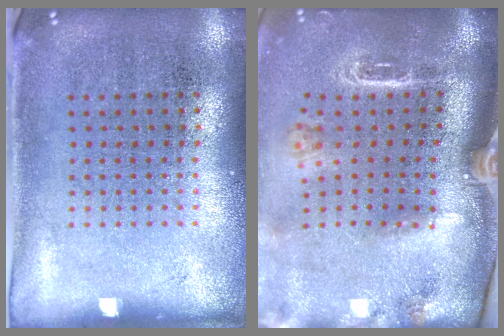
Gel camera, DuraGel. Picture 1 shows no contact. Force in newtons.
{"total": 2.6, "press": 1.9, "slide": 1.7}